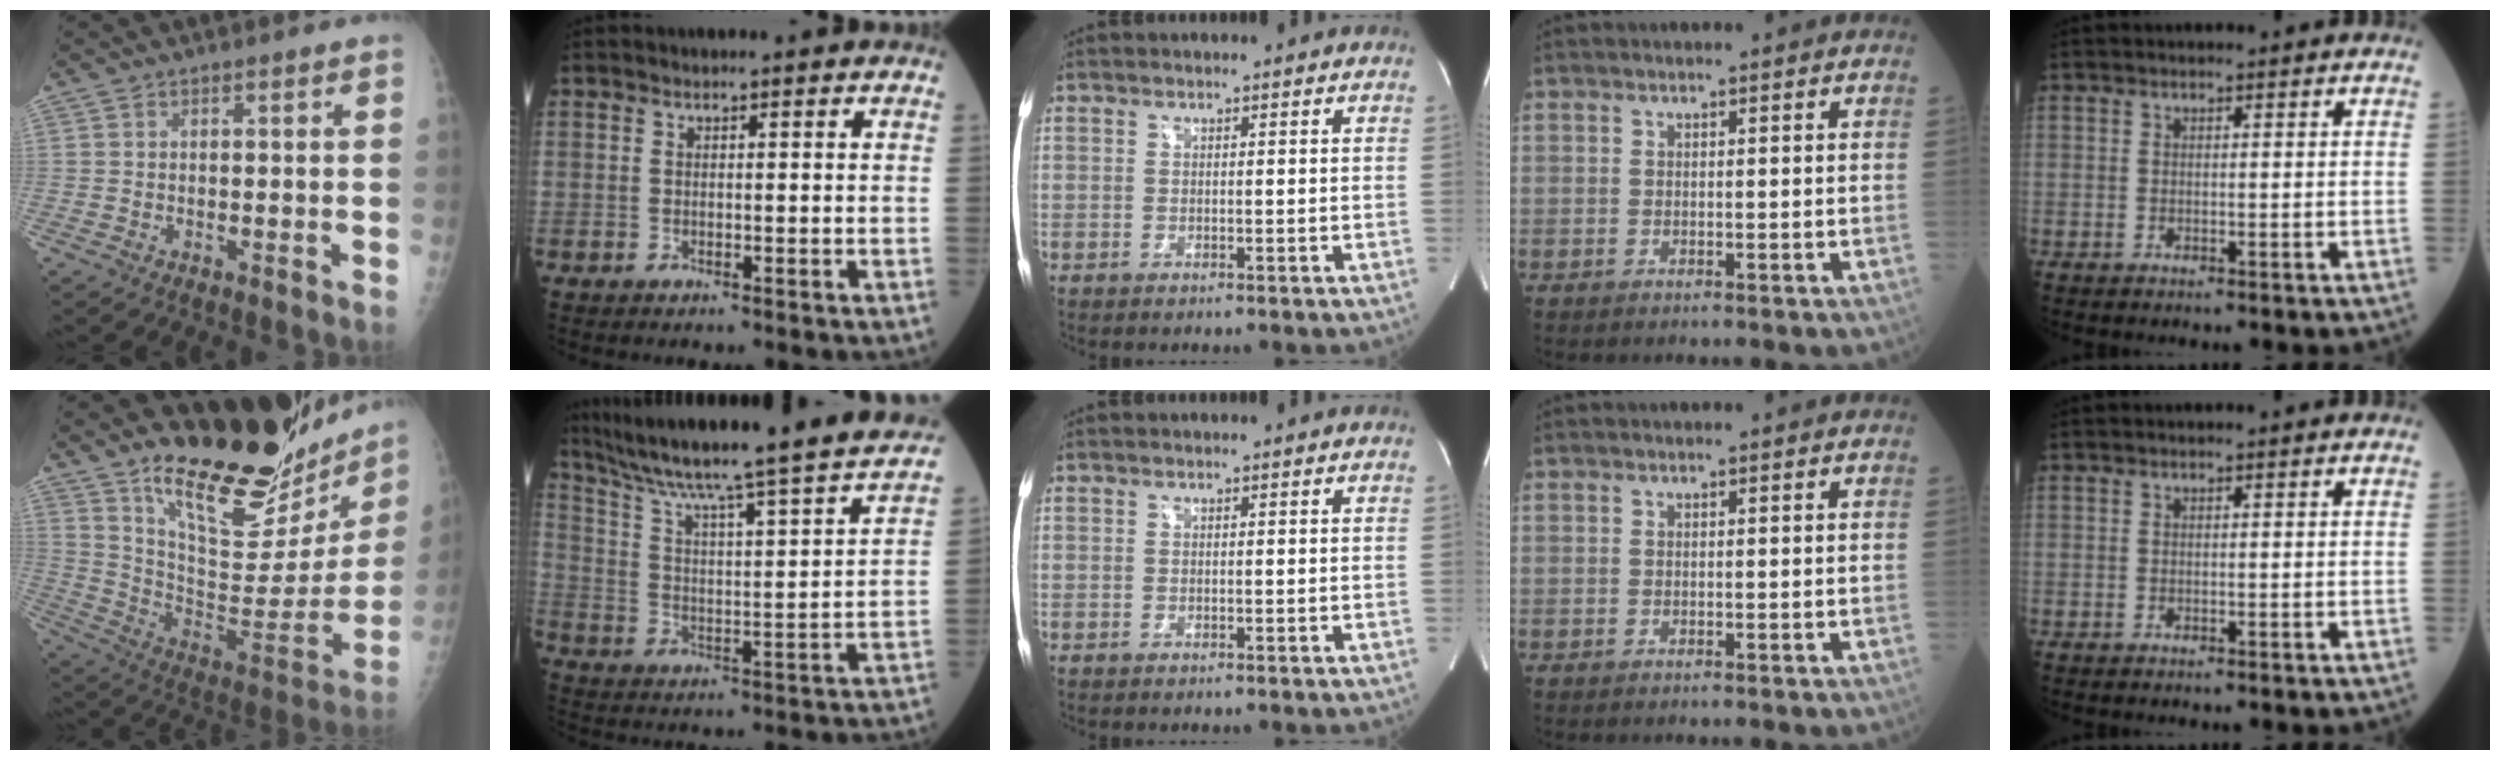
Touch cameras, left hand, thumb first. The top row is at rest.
{"thumb": {"total": 27.6, "force": [22.2, 8.7, 13.8], "torque": [-0.174, -0.145, 0.333]}, "index": {"total": 26.3, "force": [23.1, -1.1, 12.5], "torque": [-0.208, -0.044, 0.327]}}